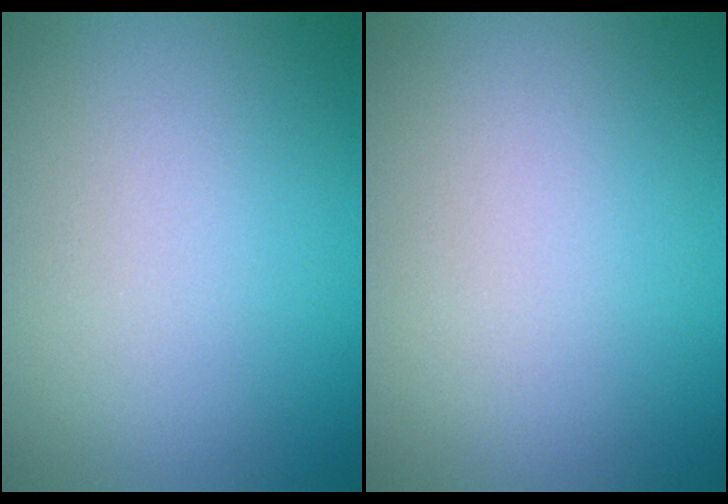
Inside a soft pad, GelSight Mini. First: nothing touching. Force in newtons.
{"total": 0.0}